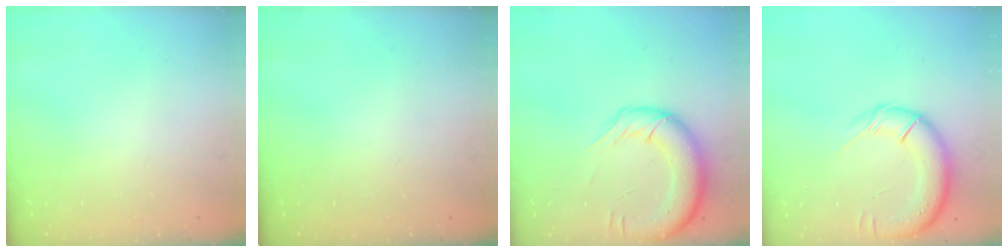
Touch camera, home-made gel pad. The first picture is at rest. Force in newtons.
{"total": 0.0}
{"total": 15.7, "press": 15.3, "slide": 3.6}
{"total": 15.8, "press": 15.3, "slide": 4.0}